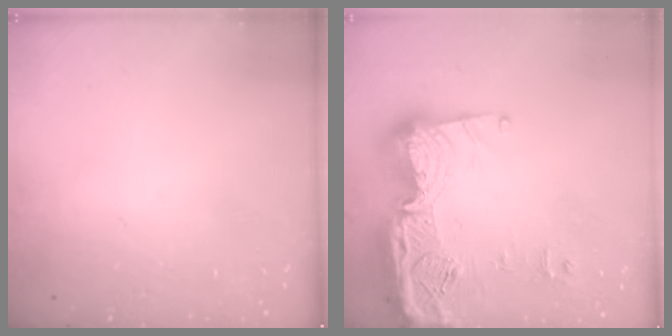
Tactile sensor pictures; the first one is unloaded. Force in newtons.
{"total": 23.2, "press": 23.1, "slide": 2.1}